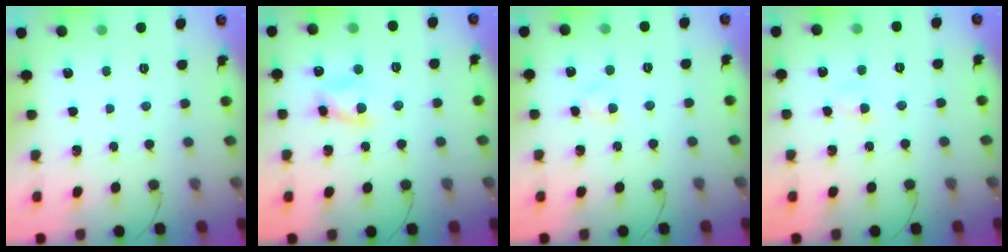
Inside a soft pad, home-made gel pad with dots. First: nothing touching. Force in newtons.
{"total": 6.0, "press": 5.8, "slide": 1.2}
{"total": 2.8, "press": 2.6, "slide": 1.1}
{"total": 3.0, "press": 2.8, "slide": 1.0}